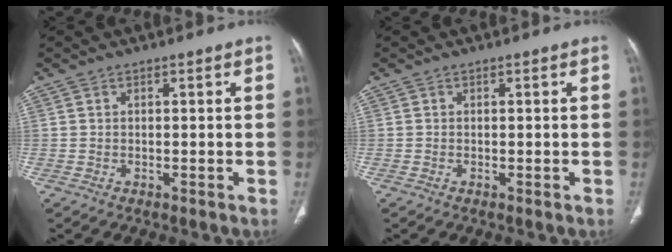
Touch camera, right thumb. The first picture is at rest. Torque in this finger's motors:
{"motor_torque": [-0.18, 0.69, 0.26, 0.71, 0.19]}